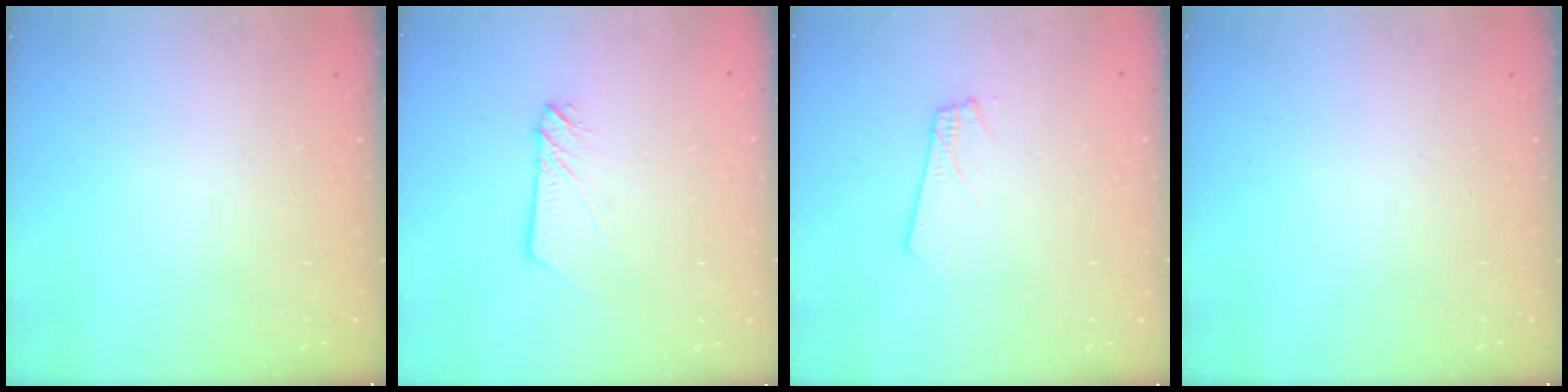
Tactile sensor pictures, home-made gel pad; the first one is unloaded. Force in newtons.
{"total": 3.2, "press": 3.2, "slide": 0.2}
{"total": 1.8, "press": 1.8, "slide": 0.1}
{"total": 0.0}